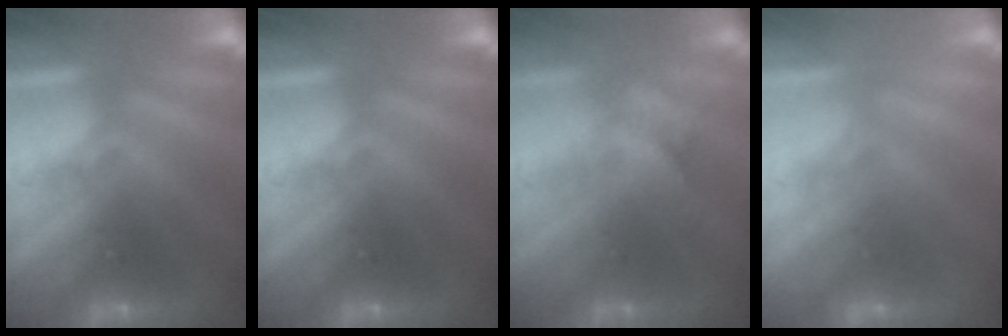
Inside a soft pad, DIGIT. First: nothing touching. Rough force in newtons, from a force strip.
{"total": 0.0}
{"total": 2.9}
{"total": 2.1}